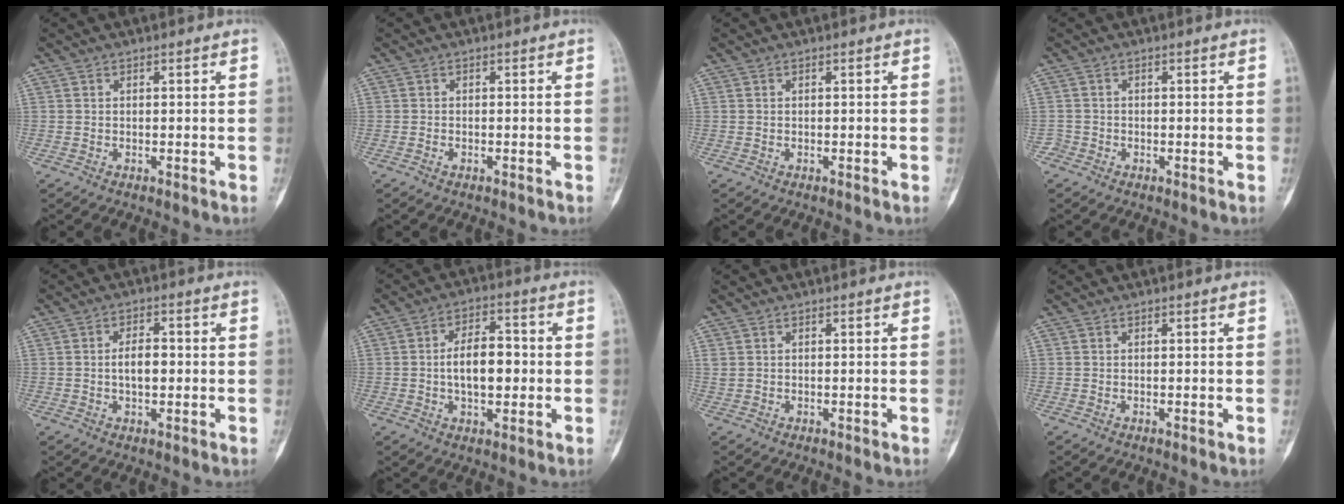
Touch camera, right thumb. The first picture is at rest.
{"total": 0.7, "force": [-0.4, 0.3, 0.4], "torque": [-0.010, 0.004, -0.007]}
{"total": 0.0}
{"total": 1.4, "force": [-0.8, 1.1, -0.2], "torque": [0.009, 0.007, -0.021]}
{"total": 4.7, "force": [-0.1, 2.5, 4.0], "torque": [-0.062, 0.007, -0.003]}
{"total": 9.6, "force": [-0.3, 5.3, 8.0], "torque": [-0.116, 0.018, -0.007]}
{"total": 0.9, "force": [0.4, 0.6, 0.5], "torque": [-0.008, 0.005, 0.011]}
{"total": 0.0}